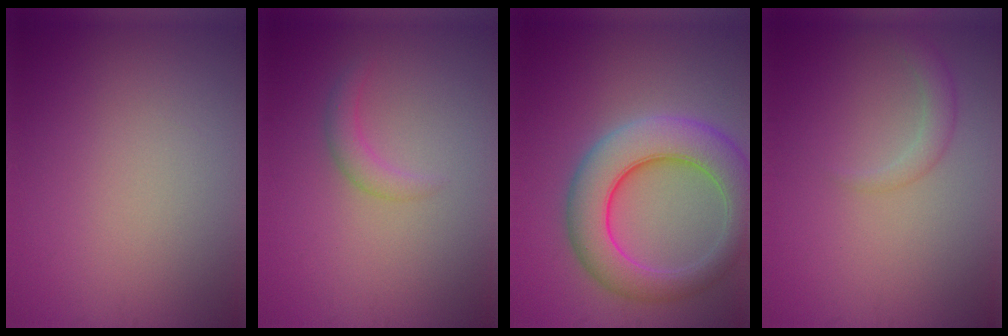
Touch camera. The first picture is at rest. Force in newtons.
{"total": 1.6, "press": 1.6, "slide": 0.0}
{"total": 8.0, "press": 8.0, "slide": 0.4}
{"total": 1.7, "press": 1.7, "slide": 0.1}